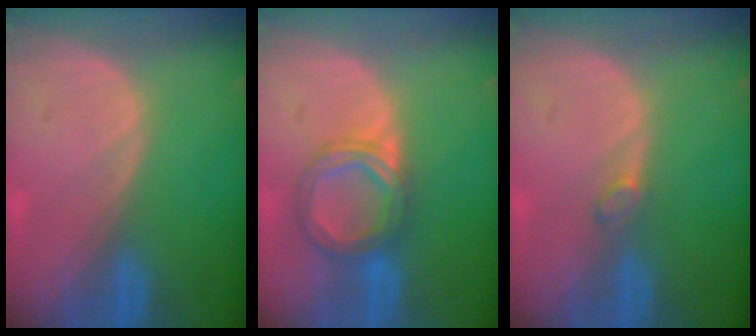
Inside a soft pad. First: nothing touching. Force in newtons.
{"total": 5.8, "press": 5.8, "slide": 0.2}
{"total": 1.2, "press": 1.1, "slide": 0.2}